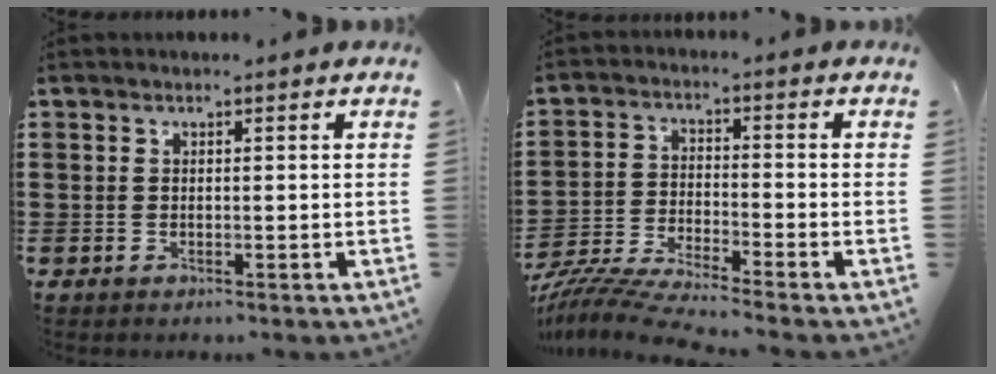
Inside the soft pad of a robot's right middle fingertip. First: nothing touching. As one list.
[{"total": 6.2, "force": [-5.9, -0.5, 1.6], "torque": [-0.050, -0.019, -0.123]}]